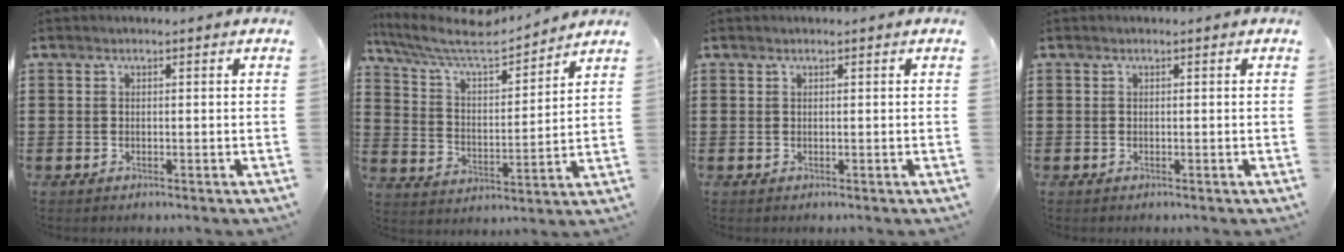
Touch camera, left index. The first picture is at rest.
{"total": 8.7, "force": [7.6, 1.5, 3.9], "torque": [-0.107, -0.040, 0.131]}
{"total": 0.0}
{"total": 0.0}